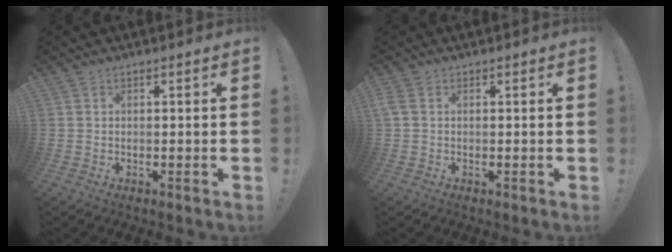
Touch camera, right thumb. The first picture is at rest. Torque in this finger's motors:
{"motor_torque": [-0.02, -0.04, 0.21, 0.08, 0.01]}